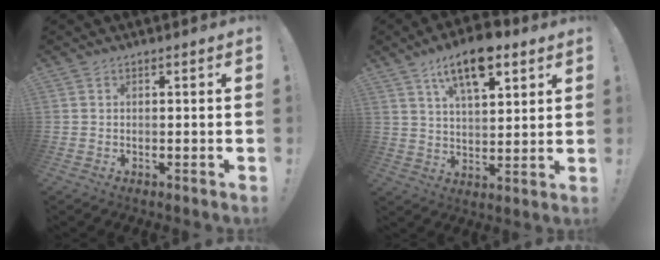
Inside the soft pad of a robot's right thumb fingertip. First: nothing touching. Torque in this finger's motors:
{"motor_torque": [1.48, 1.55, 0.48, 0.39, 0.06]}